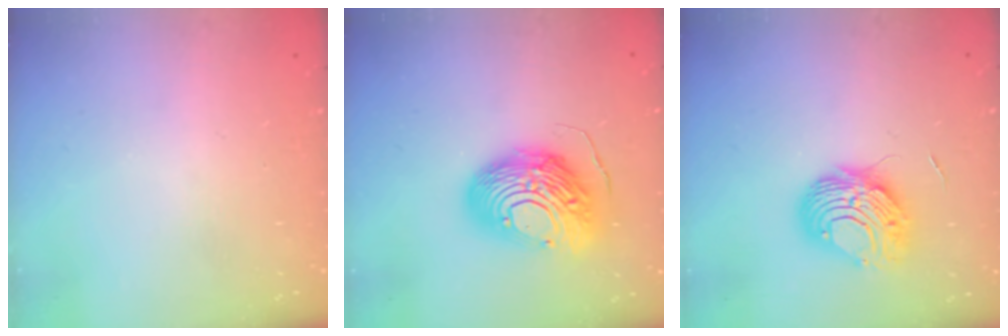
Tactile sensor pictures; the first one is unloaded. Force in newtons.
{"total": 16.2, "press": 16.2, "slide": 1.3}
{"total": 8.7, "press": 8.7, "slide": 0.8}